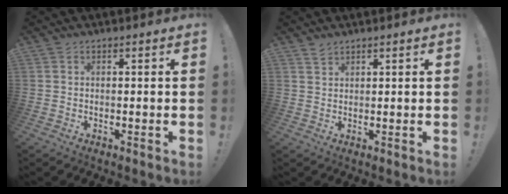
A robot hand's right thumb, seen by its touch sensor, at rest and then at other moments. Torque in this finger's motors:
{"motor_torque": [-0.19, 0.49, 0.16, -0.02, 0.00]}